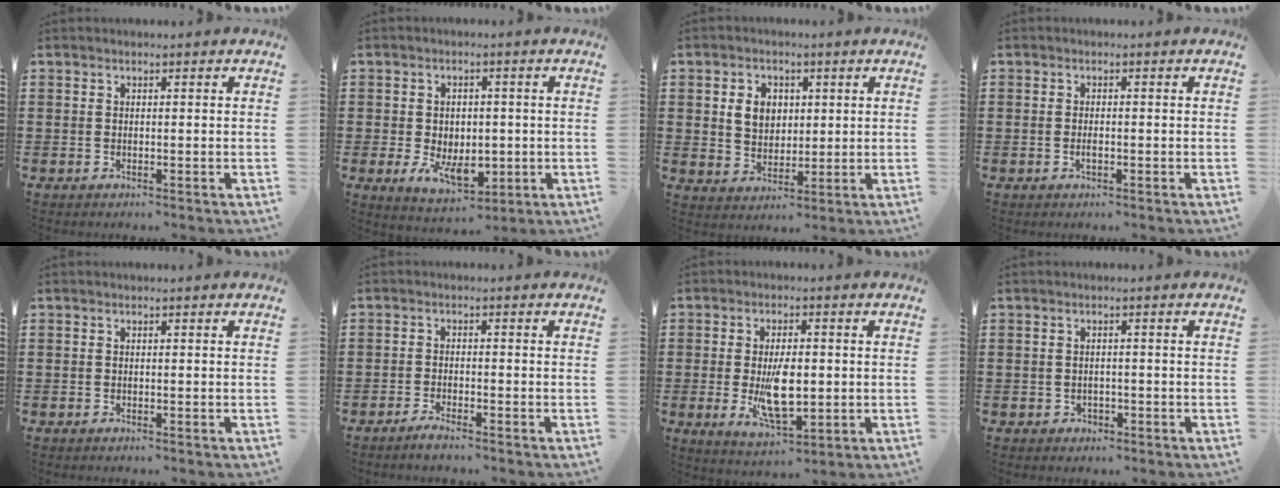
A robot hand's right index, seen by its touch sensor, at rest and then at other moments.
{"total": 6.0, "force": [-1.3, 4.2, 4.2], "torque": [-0.076, 0.007, -0.023]}
{"total": 4.9, "force": [1.1, 4.0, 2.6], "torque": [-0.066, 0.013, 0.018]}
{"total": 1.0, "force": [-0.3, 0.4, 0.9], "torque": [-0.017, -0.005, -0.005]}
{"total": 0.0}
{"total": 1.8, "force": [-1.7, -0.1, 0.5], "torque": [-0.009, 0.001, -0.032]}
{"total": 8.2, "force": [-0.7, 3.5, 7.4], "torque": [-0.140, -0.005, -0.014]}
{"total": 1.0, "force": [-0.5, 0.8, 0.2], "torque": [-0.008, 0.001, -0.012]}